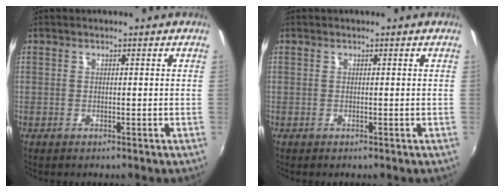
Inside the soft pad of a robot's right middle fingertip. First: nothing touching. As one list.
[{"total": 0.0}]